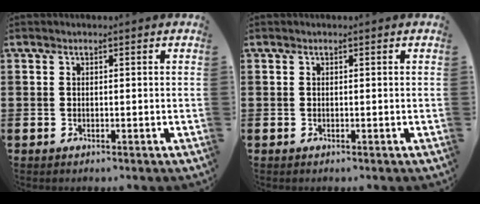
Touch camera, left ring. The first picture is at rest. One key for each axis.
{"total": 0.0}